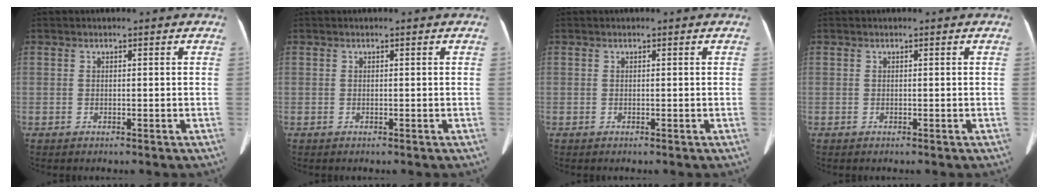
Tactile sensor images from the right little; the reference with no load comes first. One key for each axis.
{"total": 0.0}
{"total": 0.0}
{"total": 0.0}